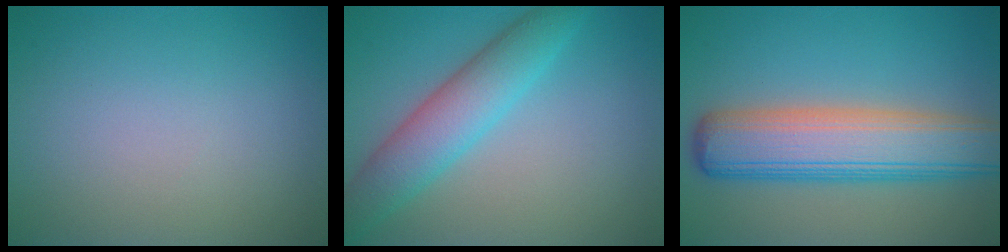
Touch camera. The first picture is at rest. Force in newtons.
{"total": 5.4, "press": 5.4, "slide": 0.1}
{"total": 8.8, "press": 8.8, "slide": 0.4}